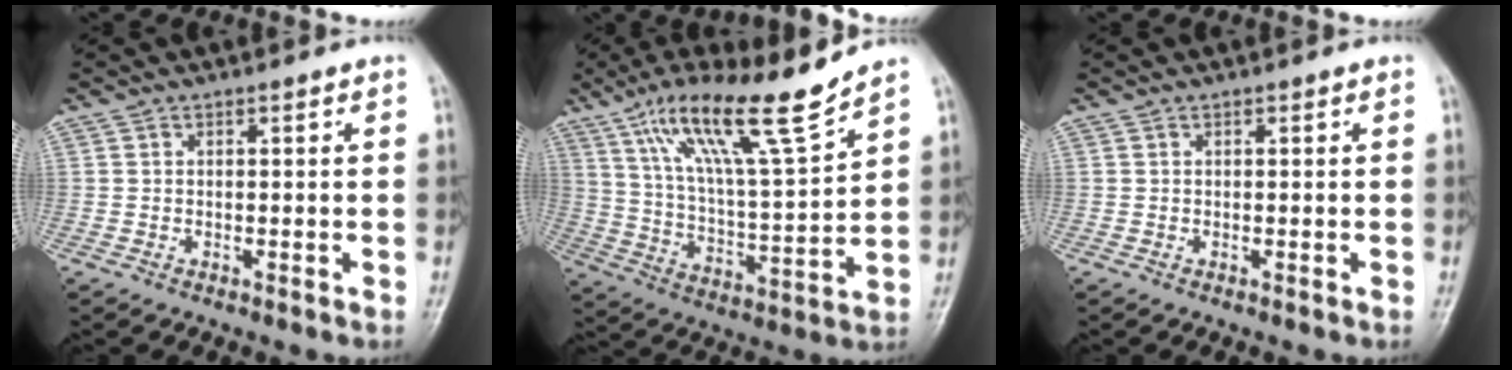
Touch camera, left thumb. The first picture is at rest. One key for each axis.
{"total": 17.4, "fx": 12.1, "fy": 1.9, "fz": 12.4, "tx": -0.205, "ty": -0.061, "tz": 0.218}
{"total": 0.0}